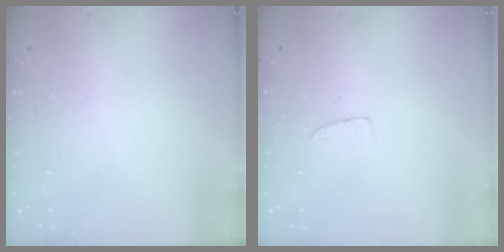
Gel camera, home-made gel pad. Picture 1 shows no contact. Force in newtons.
{"total": 4.2, "press": 4.2, "slide": 0.4}